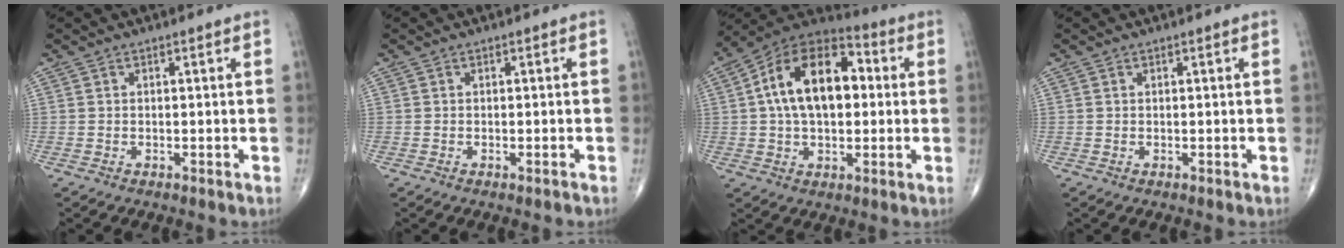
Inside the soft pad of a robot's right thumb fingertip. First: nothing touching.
{"total": 0.6, "force": [-0.4, 0.0, 0.4], "torque": [-0.010, -0.001, -0.005]}
{"total": 18.4, "force": [2.4, 10.9, 14.6], "torque": [-0.228, 0.030, 0.032]}
{"total": 0.0}